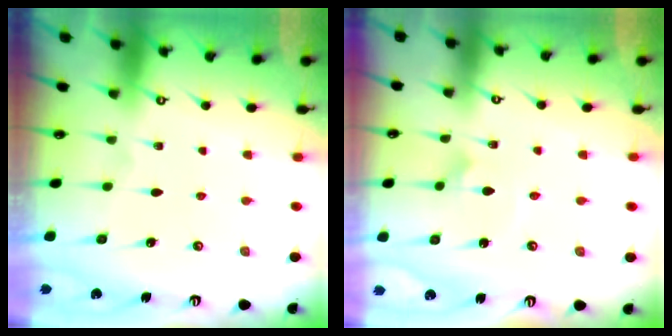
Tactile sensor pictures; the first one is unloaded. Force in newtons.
{"total": 2.3, "press": 2.3, "slide": 0.1}